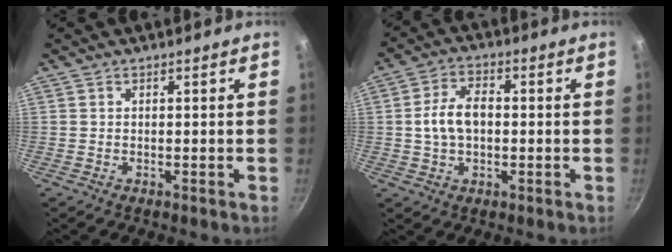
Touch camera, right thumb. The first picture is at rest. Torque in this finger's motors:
{"motor_torque": [-0.64, 0.55, 0.62, -0.41, 0.15]}